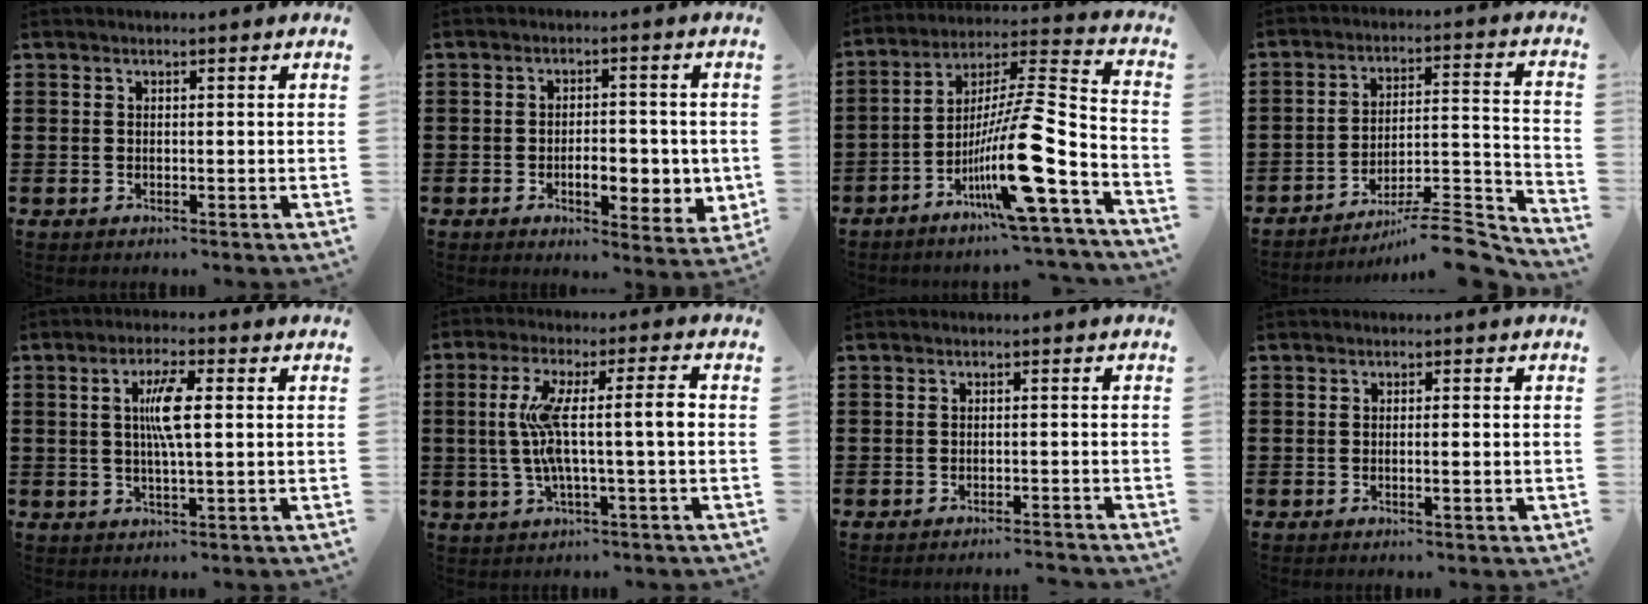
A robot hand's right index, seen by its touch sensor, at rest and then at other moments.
{"total": 6.3, "force": [-1.4, 3.1, 5.3], "torque": [-0.078, 0.002, -0.026]}
{"total": 15.5, "force": [-7.2, 2.3, 13.5], "torque": [-0.242, -0.014, -0.128]}
{"total": 8.9, "force": [-7.8, 0.9, 4.3], "torque": [-0.058, 0.011, -0.149]}
{"total": 5.7, "force": [0.8, 1.0, 5.5], "torque": [-0.106, 0.002, 0.011]}
{"total": 9.5, "force": [0.1, 1.3, 9.5], "torque": [-0.185, -0.001, -0.008]}
{"total": 1.4, "force": [-1.3, -0.3, 0.4], "torque": [-0.009, 0.000, -0.025]}
{"total": 2.0, "force": [-0.5, 0.3, 1.9], "torque": [-0.032, -0.001, -0.009]}